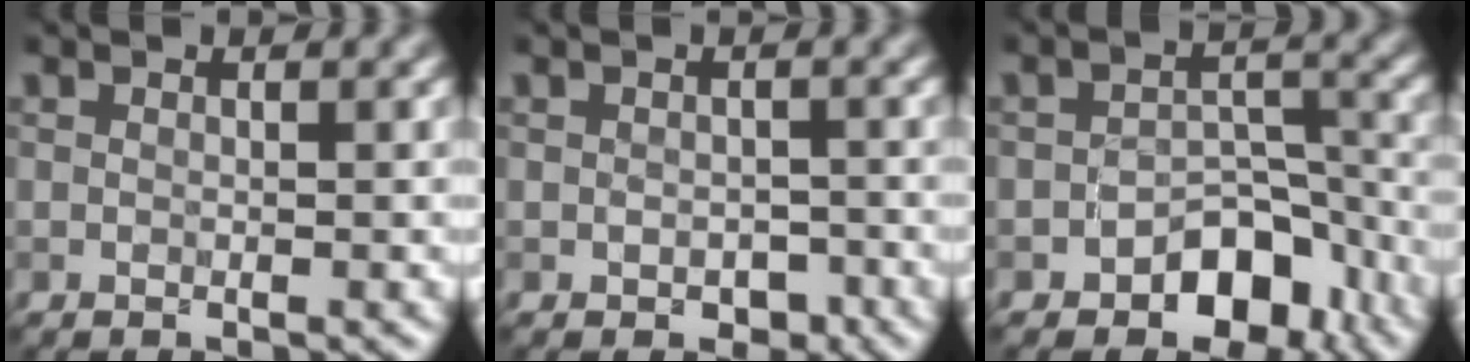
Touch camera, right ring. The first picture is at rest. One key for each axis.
{"total": 1.7, "fx": -0.7, "fy": 1.3, "fz": 0.8, "tx": -0.011, "ty": -0.003, "tz": -0.009}
{"total": 5.5, "fx": -3.5, "fy": 3.3, "fz": 2.7, "tx": -0.018, "ty": 0.004, "tz": -0.055}